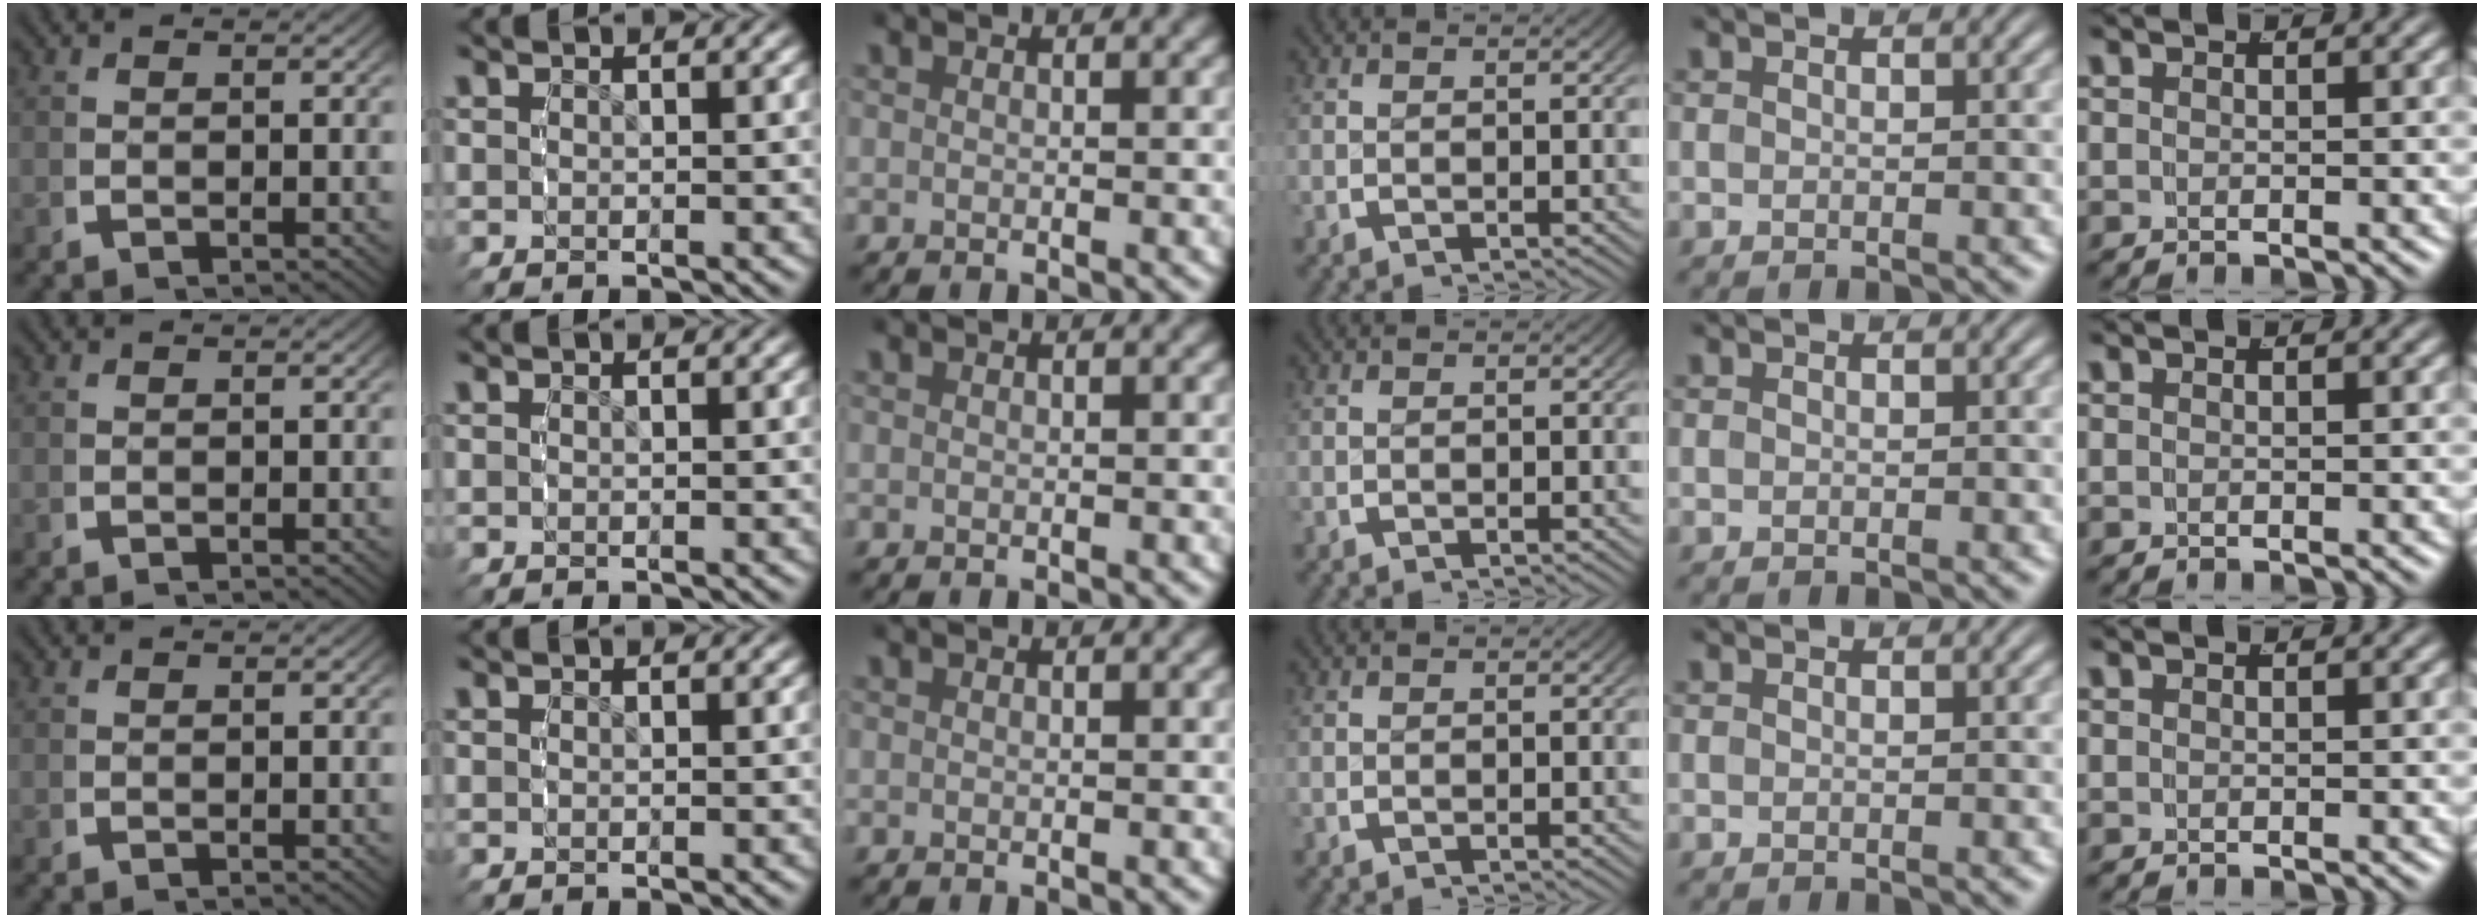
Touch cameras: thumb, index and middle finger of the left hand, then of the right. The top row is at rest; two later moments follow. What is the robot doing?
{"motion": "grasp_and_lifting", "object": "dispenser bottle"}